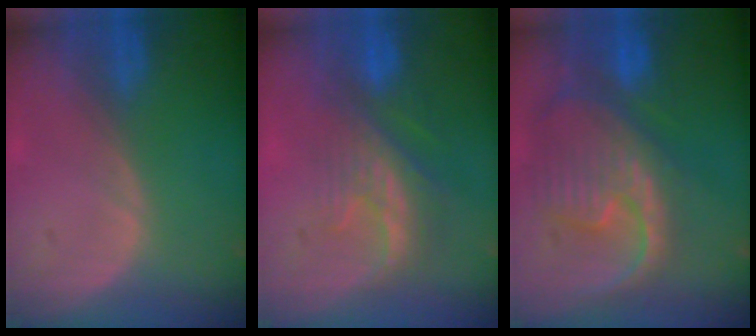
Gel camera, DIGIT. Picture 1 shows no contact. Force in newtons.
{"total": 8.3, "press": 7.5, "slide": 3.6}
{"total": 12.4, "press": 10.6, "slide": 6.4}